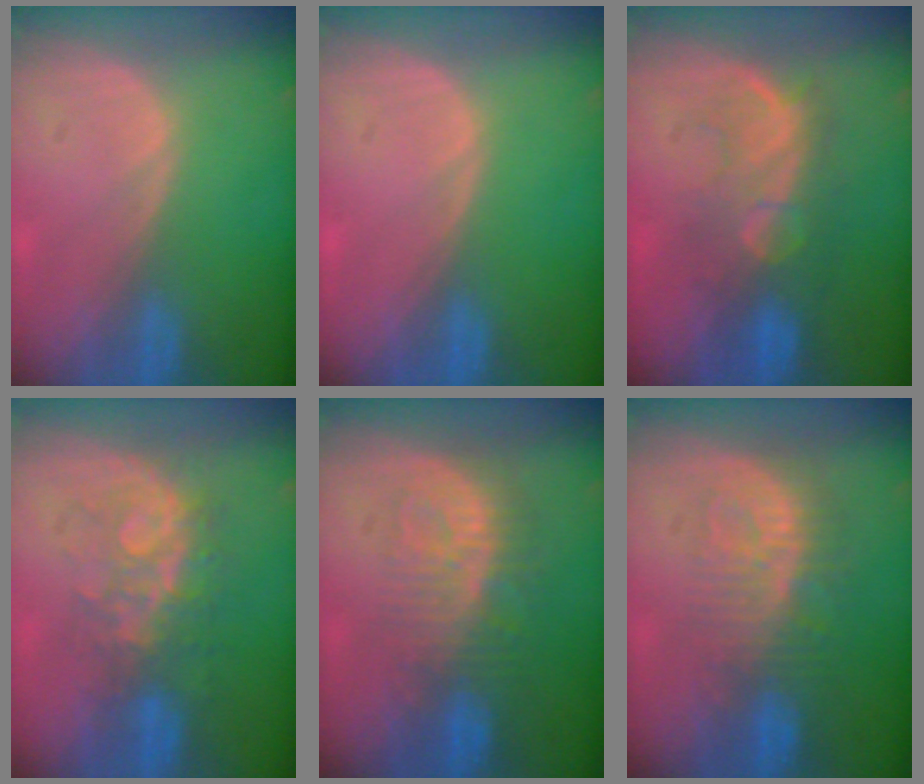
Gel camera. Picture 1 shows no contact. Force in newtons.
{"total": 0.0}
{"total": 8.2, "press": 8.0, "slide": 1.9}
{"total": 7.7, "press": 7.4, "slide": 2.1}
{"total": 9.4, "press": 8.5, "slide": 3.9}
{"total": 9.4, "press": 8.5, "slide": 3.9}